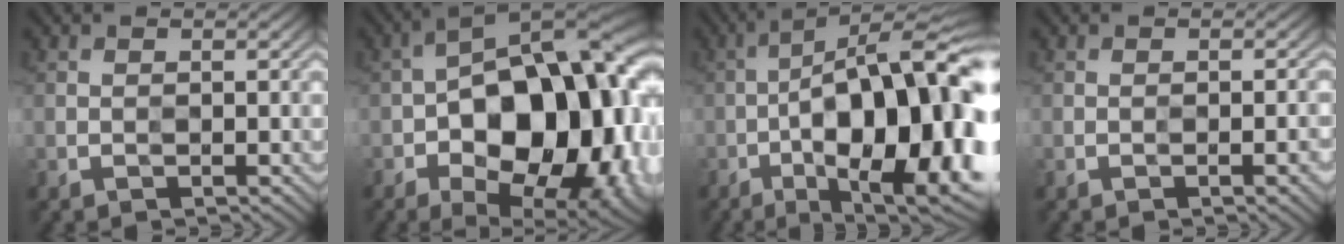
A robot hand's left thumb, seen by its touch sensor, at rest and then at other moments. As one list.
[{"total": 18.8, "force": [-4.2, 11.4, 14.3], "torque": [-0.200, 0.006, -0.063]}, {"total": 18.7, "force": [-5.4, 6.8, 16.5], "torque": [-0.231, 0.016, -0.090]}, {"total": 1.9, "force": [-1.2, 0.1, 1.5], "torque": [-0.018, 0.006, -0.015]}]